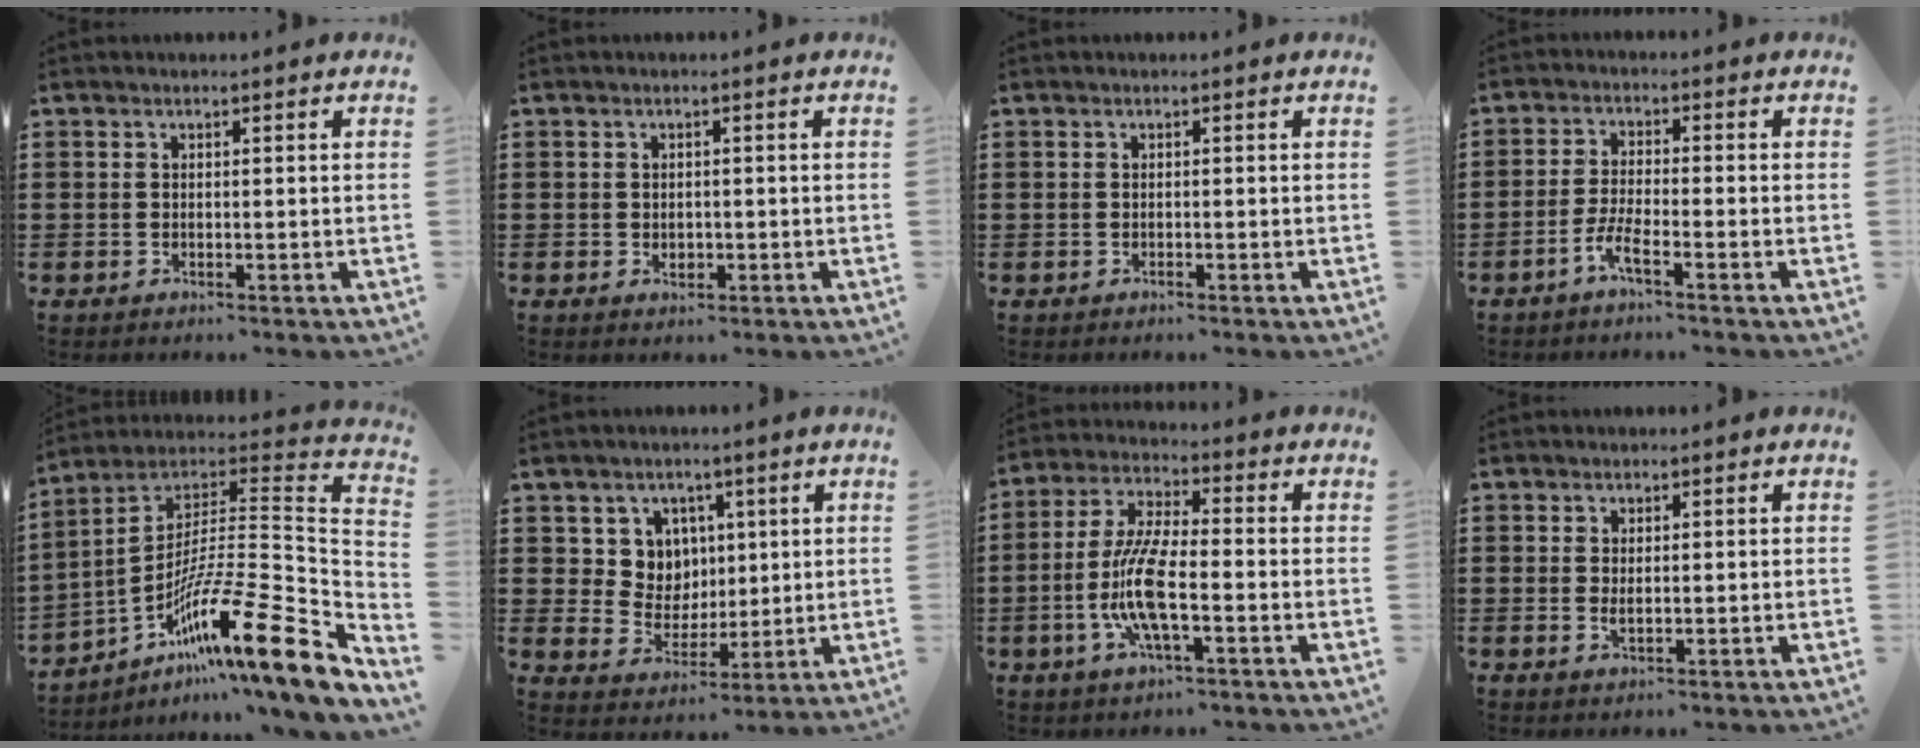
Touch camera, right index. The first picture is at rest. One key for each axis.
{"total": 1.2, "fx": 0.0, "fy": 0.9, "fz": 0.7, "tx": -0.015, "ty": 0.004, "tz": -0.001}
{"total": 0.0}
{"total": 3.6, "fx": -2.3, "fy": 0.3, "fz": 2.7, "tx": -0.068, "ty": -0.005, "tz": -0.050}
{"total": 16.5, "fx": -8.6, "fy": 1.3, "fz": 14.0, "tx": -0.225, "ty": -0.017, "tz": -0.163}
{"total": 6.8, "fx": 2.7, "fy": 6.1, "fz": 1.3, "tx": -0.051, "ty": 0.004, "tz": 0.052}
{"total": 9.6, "fx": -2.6, "fy": 2.6, "fz": 8.8, "tx": -0.200, "ty": -0.017, "tz": -0.054}
{"total": 1.3, "fx": 0.2, "fy": 0.6, "fz": 1.2, "tx": -0.023, "ty": 0.005, "tz": 0.002}